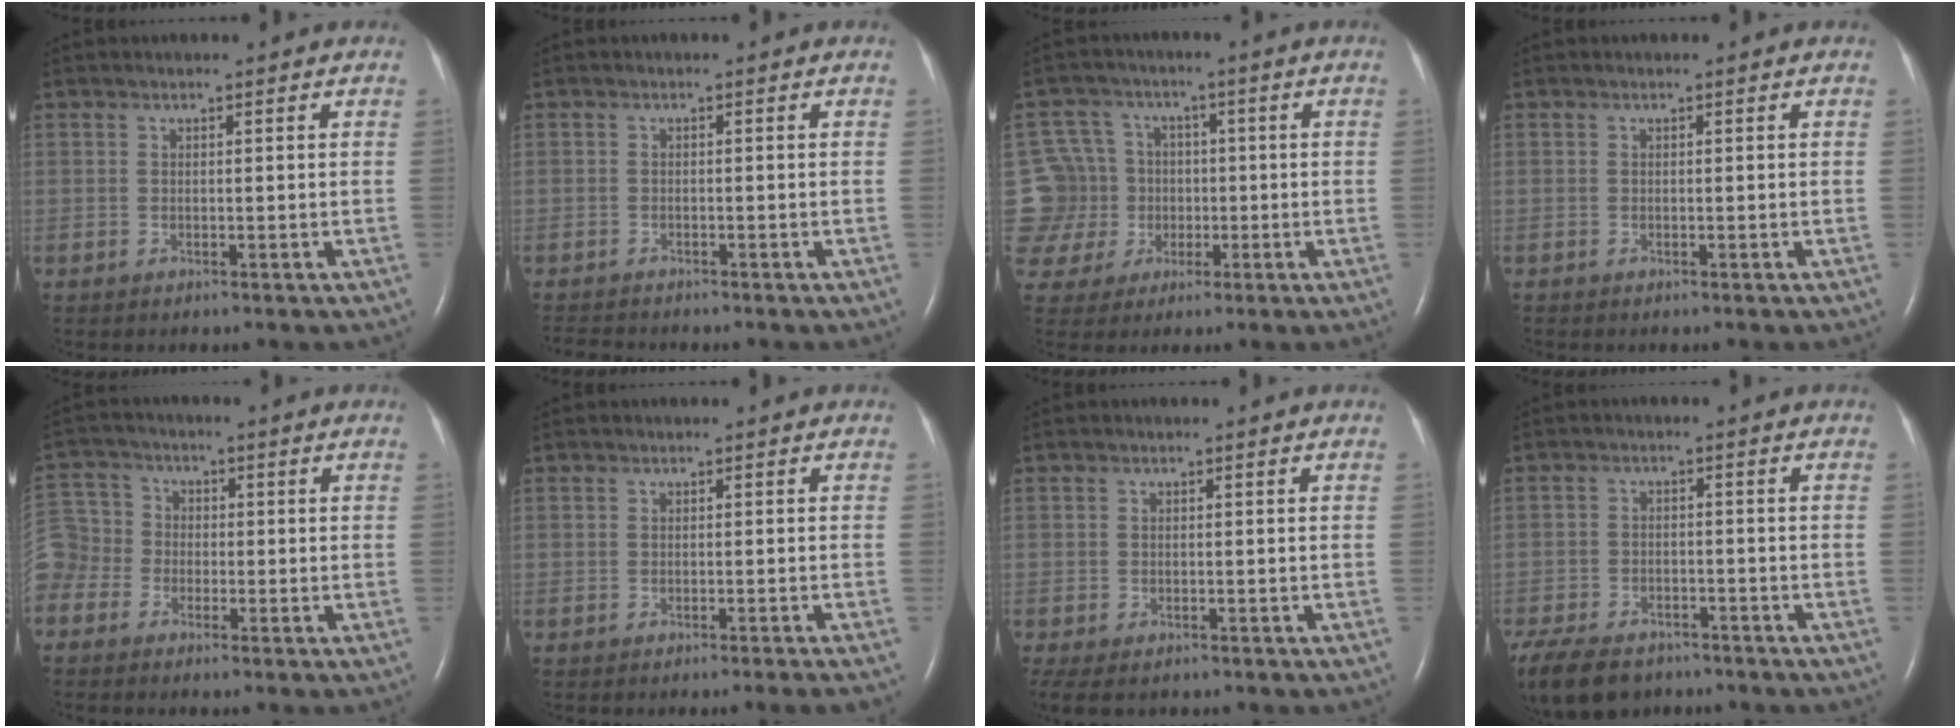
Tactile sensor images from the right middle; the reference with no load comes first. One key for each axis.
{"total": 3.1, "fx": -3.1, "fy": 0.4, "fz": 0.6, "tx": -0.008, "ty": -0.012, "tz": -0.049}
{"total": 9.6, "fx": -0.7, "fy": 9.3, "fz": 2.1, "tx": -0.068, "ty": 0.023, "tz": 0.004}
{"total": 0.0}
{"total": 8.4, "fx": -3.9, "fy": 7.2, "fz": 1.7, "tx": -0.069, "ty": 0.025, "tz": -0.081}
{"total": 2.1, "fx": -1.6, "fy": -0.9, "fz": 0.9, "tx": -0.006, "ty": 0.005, "tz": -0.023}
{"total": 5.6, "fx": -4.0, "fy": 2.6, "fz": 2.9, "tx": -0.062, "ty": -0.014, "tz": -0.062}
{"total": 15.7, "fx": -11.3, "fy": 8.2, "fz": 7.2, "tx": -0.202, "ty": -0.031, "tz": -0.166}